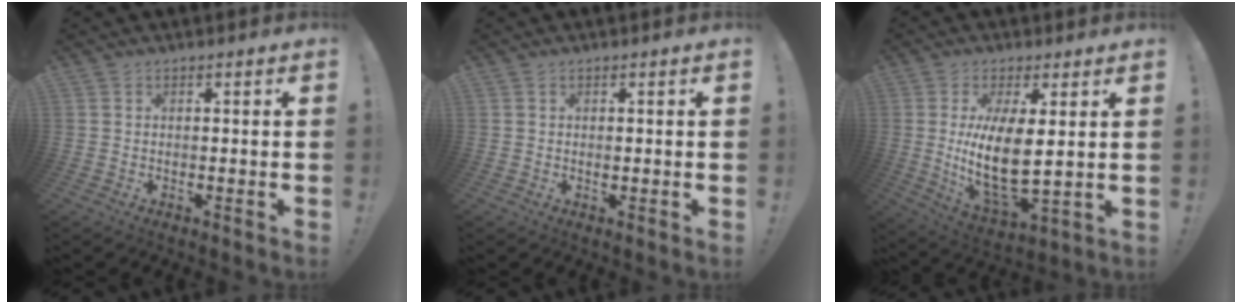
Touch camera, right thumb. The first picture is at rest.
{"total": 0.7, "force": [-0.1, 0.5, 0.4], "torque": [-0.005, 0.000, -0.003]}
{"total": 14.4, "force": [2.1, 5.6, 13.1], "torque": [-0.253, -0.031, 0.036]}